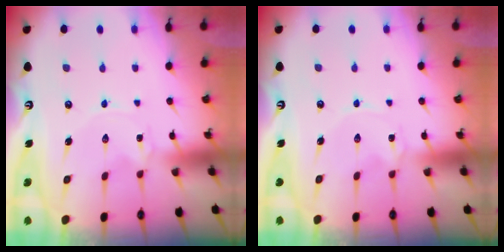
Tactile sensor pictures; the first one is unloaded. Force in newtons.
{"total": 0.0}